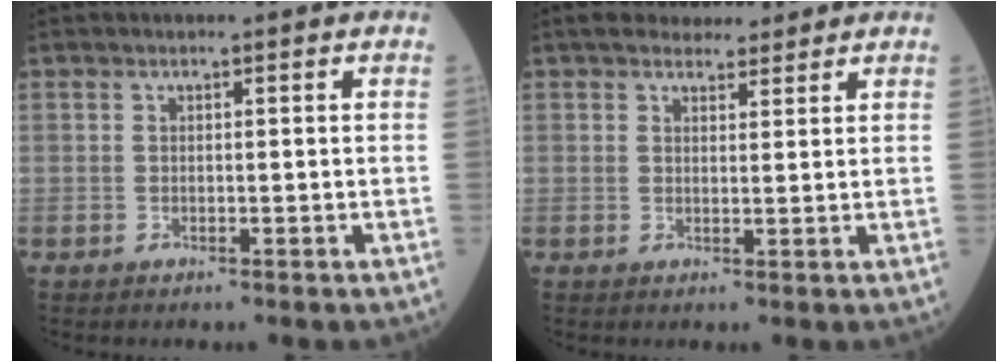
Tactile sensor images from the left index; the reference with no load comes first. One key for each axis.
{"total": 5.1, "fx": 4.5, "fy": 1.9, "fz": 1.5, "tx": -0.015, "ty": 0.015, "tz": 0.067}